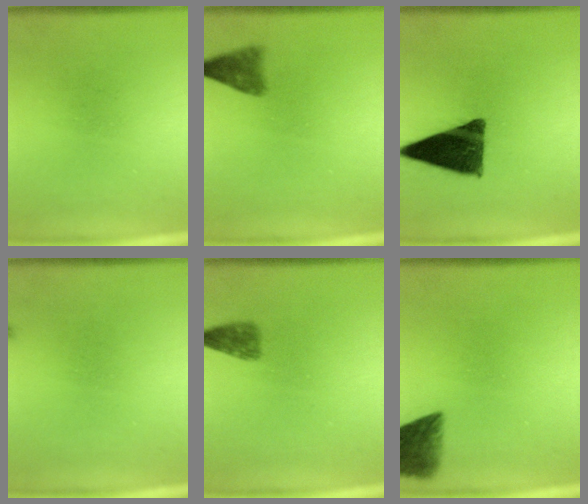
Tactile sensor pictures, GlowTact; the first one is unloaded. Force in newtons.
{"total": 3.0}
{"total": 12.9}
{"total": 0.5}
{"total": 2.4}
{"total": 7.0}